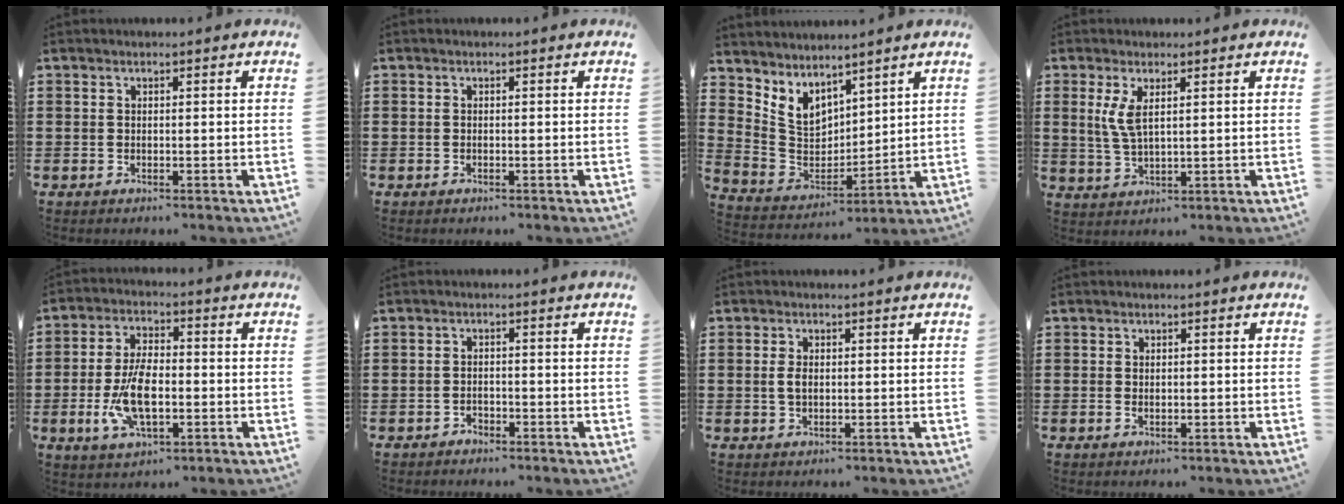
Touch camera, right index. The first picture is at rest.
{"total": 0.0}
{"total": 5.6, "force": [3.8, 3.8, 1.3], "torque": [-0.060, -0.029, 0.073]}
{"total": 4.0, "force": [1.4, 1.6, 3.4], "torque": [-0.080, 0.003, 0.022]}
{"total": 8.7, "force": [-1.8, 3.9, 7.5], "torque": [-0.169, -0.004, -0.037]}
{"total": 1.2, "force": [-1.1, 0.5, 0.2], "torque": [-0.008, 0.001, -0.024]}
{"total": 2.3, "force": [0.1, 1.3, 1.9], "torque": [-0.047, 0.003, -0.002]}
{"total": 0.7, "force": [0.0, 0.5, 0.5], "torque": [-0.012, 0.002, -0.001]}